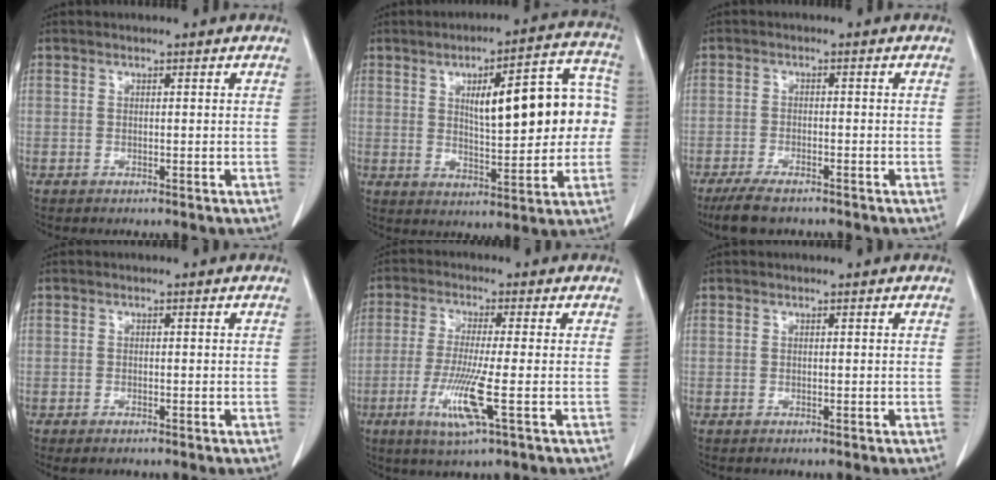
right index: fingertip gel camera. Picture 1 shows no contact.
{"total": 16.1, "force": [1.9, 4.6, 15.3], "torque": [-0.198, 0.039, 0.033]}
{"total": 6.0, "force": [-4.8, 1.5, 3.2], "torque": [-0.059, -0.012, -0.082]}
{"total": 1.2, "force": [-0.9, 0.3, 0.7], "torque": [-0.014, -0.003, -0.011]}
{"total": 8.1, "force": [-2.7, -0.5, 7.7], "torque": [-0.158, -0.025, -0.055]}
{"total": 0.0}